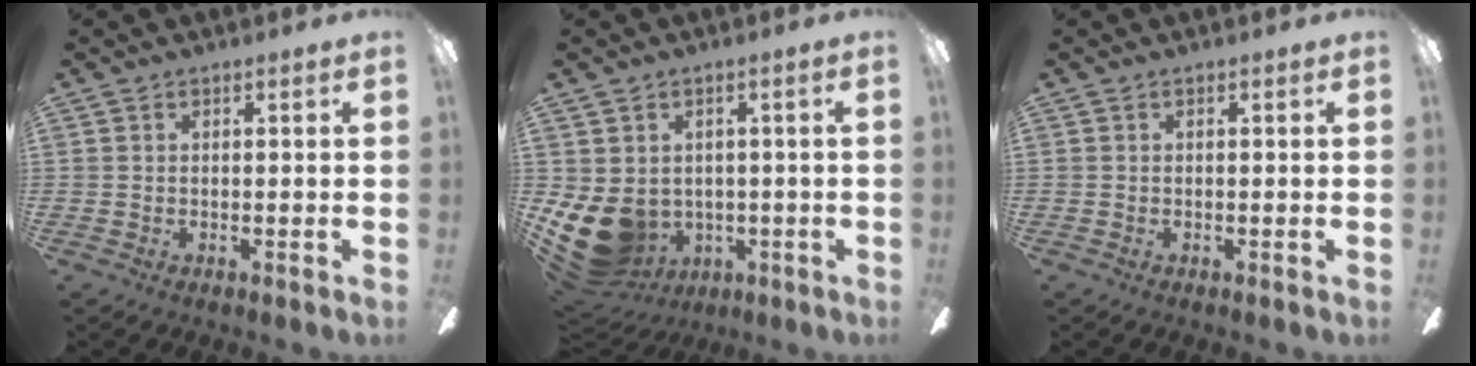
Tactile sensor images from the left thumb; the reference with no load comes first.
{"total": 11.1, "force": [-1.8, 9.2, 5.9], "torque": [-0.148, -0.007, -0.028]}
{"total": 0.0}